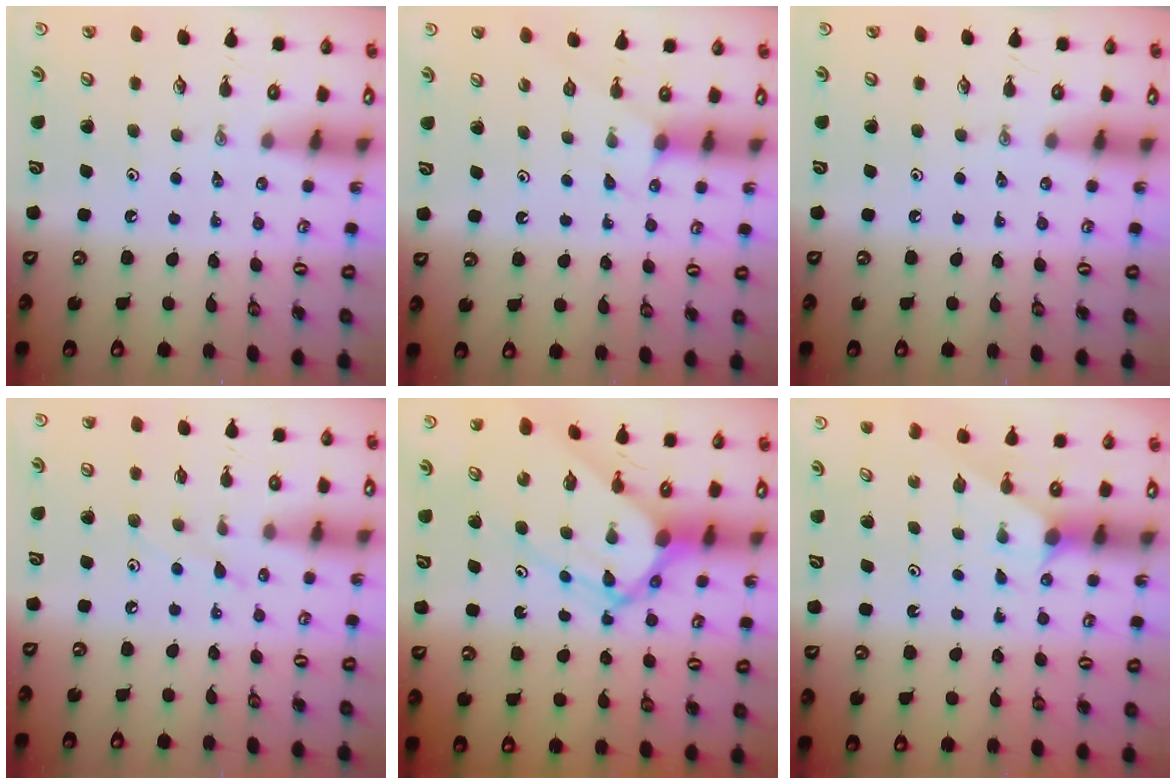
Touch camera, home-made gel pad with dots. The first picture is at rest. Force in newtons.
{"total": 2.7, "press": 2.7, "slide": 0.3}
{"total": 0.0}
{"total": 5.8, "press": 5.8, "slide": 0.7}
{"total": 9.0, "press": 8.9, "slide": 0.9}
{"total": 0.6, "press": 0.6, "slide": 0.1}